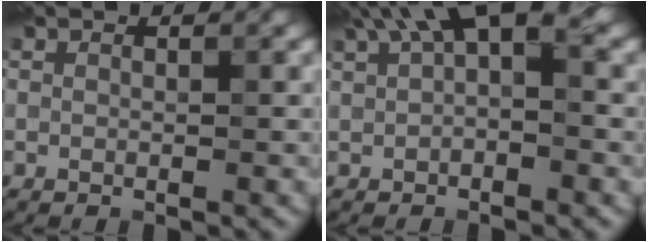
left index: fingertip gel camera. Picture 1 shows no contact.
{"total": 5.9, "force": [2.8, 2.4, 4.7], "torque": [-0.070, 0.017, 0.036]}